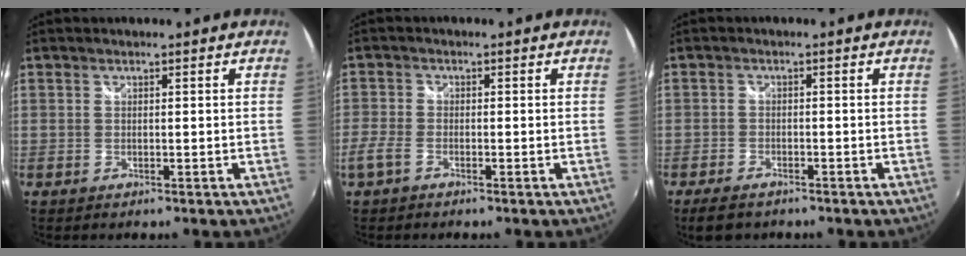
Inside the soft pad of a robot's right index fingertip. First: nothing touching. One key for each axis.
{"total": 3.4, "fx": -2.2, "fy": 1.7, "fz": 2.1, "tx": -0.057, "ty": -0.003, "tz": -0.048}
{"total": 5.2, "fx": -4.0, "fy": 2.3, "fz": 2.4, "tx": -0.066, "ty": -0.012, "tz": -0.071}